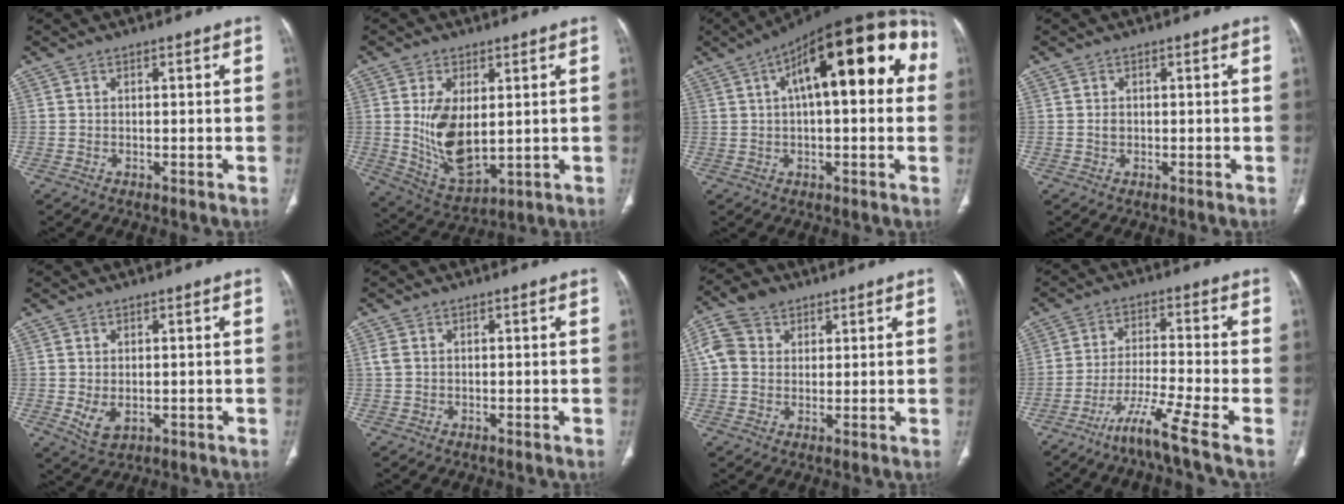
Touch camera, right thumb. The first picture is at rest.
{"total": 12.0, "force": [1.1, 6.5, 10.0], "torque": [-0.176, -0.020, 0.041]}
{"total": 23.5, "force": [5.9, 9.4, 20.7], "torque": [-0.275, 0.047, 0.078]}
{"total": 1.1, "force": [0.0, 0.9, 0.6], "torque": [-0.009, 0.003, 0.001]}
{"total": 4.0, "force": [-0.5, 2.6, 3.0], "torque": [-0.053, -0.009, 0.004]}
{"total": 1.5, "force": [0.1, 1.3, 0.8], "torque": [-0.018, 0.004, 0.003]}
{"total": 8.0, "force": [2.9, 6.6, 3.6], "torque": [-0.063, 0.014, 0.053]}
{"total": 10.4, "force": [-6.2, -0.2, 8.4], "torque": [-0.169, 0.015, -0.118]}